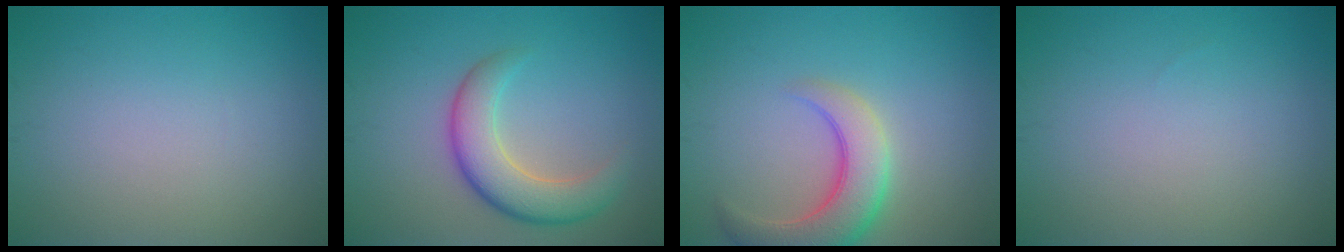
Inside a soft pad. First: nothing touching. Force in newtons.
{"total": 5.2, "press": 5.2, "slide": 0.4}
{"total": 5.7, "press": 5.6, "slide": 0.7}
{"total": 0.0}